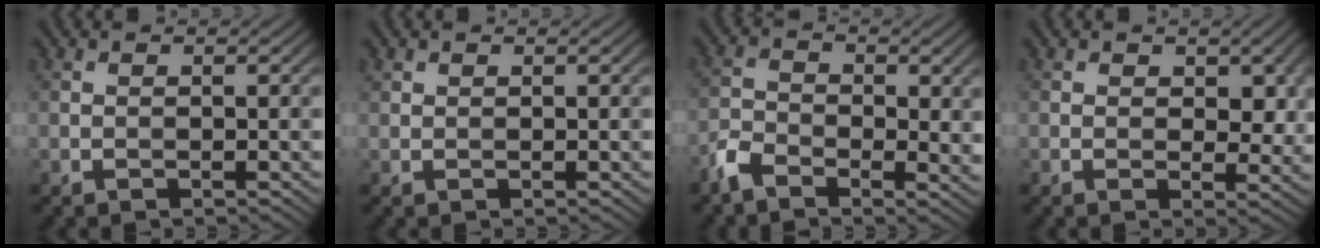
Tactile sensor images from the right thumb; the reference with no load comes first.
{"total": 0.7, "force": [0.6, 0.3, 0.1], "torque": [-0.006, -0.001, 0.016]}
{"total": 5.4, "force": [-2.6, 2.8, 3.8], "torque": [-0.080, -0.009, -0.062]}
{"total": 4.5, "force": [1.2, 2.8, 3.3], "torque": [-0.049, -0.006, 0.019]}